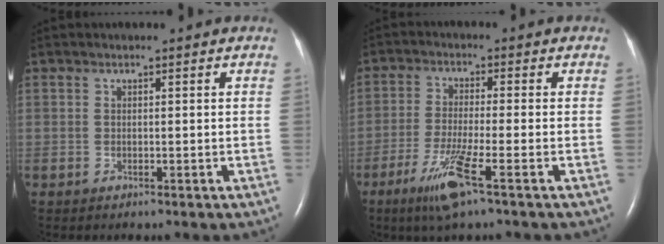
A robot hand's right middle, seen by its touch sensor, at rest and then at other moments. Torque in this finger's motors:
{"motor_torque": [0.21, -0.16, 0.20, 0.10]}